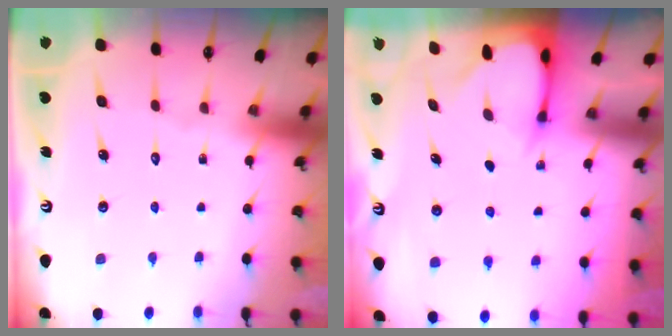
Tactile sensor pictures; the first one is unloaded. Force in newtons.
{"total": 2.7, "press": 2.6, "slide": 0.4}